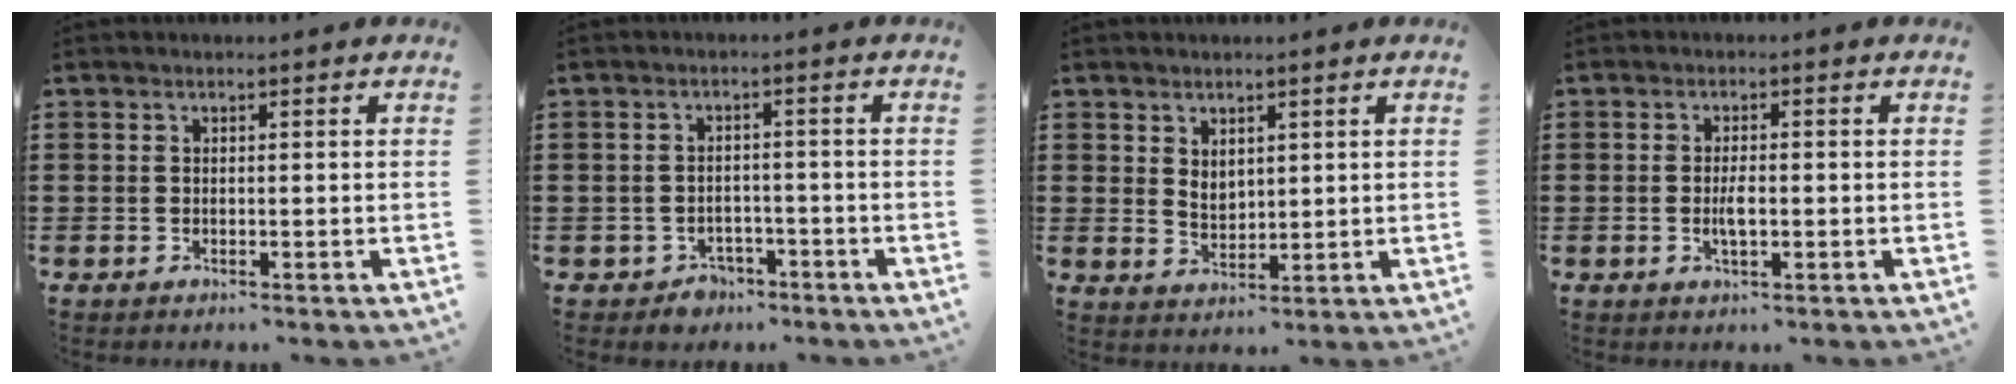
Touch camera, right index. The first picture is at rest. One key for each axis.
{"total": 2.5, "fx": -2.2, "fy": 1.2, "fz": 0.0, "tx": -0.010, "ty": 0.002, "tz": -0.047}
{"total": 2.8, "fx": 1.8, "fy": 1.8, "fz": 1.2, "tx": -0.020, "ty": 0.003, "tz": 0.032}
{"total": 2.8, "fx": -0.5, "fy": 0.9, "fz": 2.6, "tx": -0.056, "ty": -0.002, "tz": -0.011}